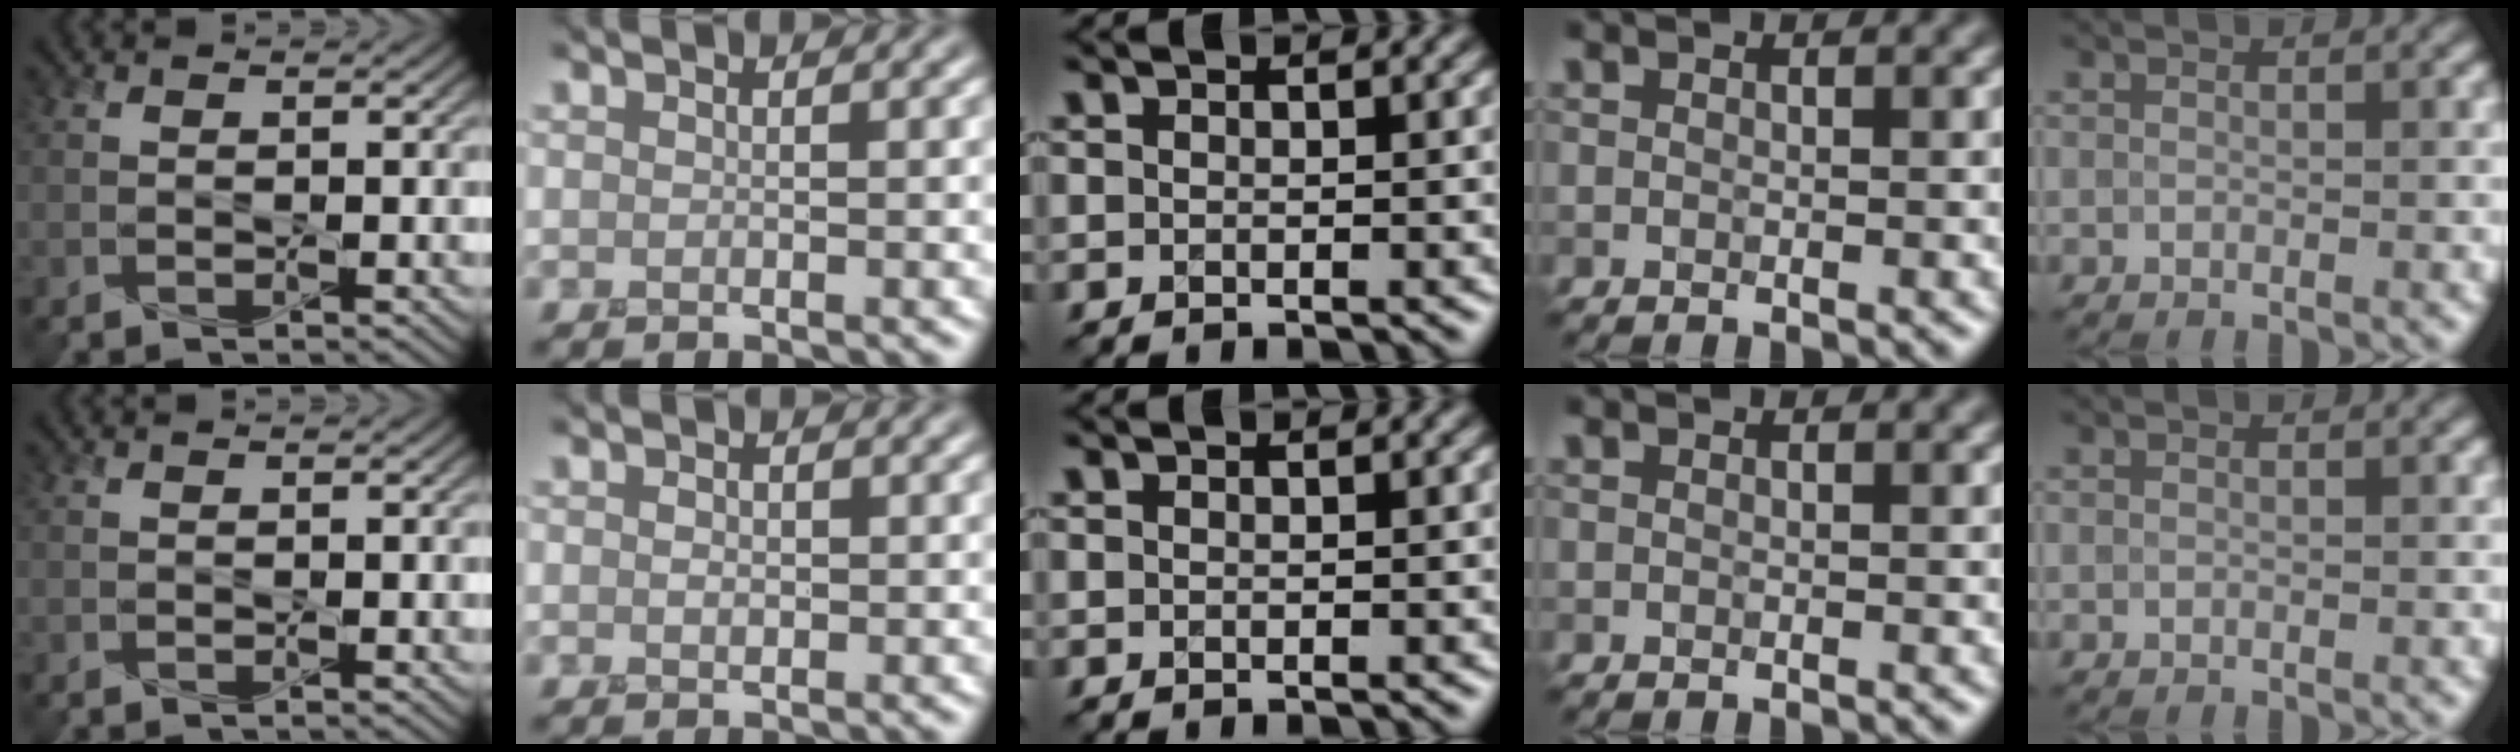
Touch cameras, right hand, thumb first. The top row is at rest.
{"index": {"total": 0.8, "force": [0.0, 0.7, 0.5], "torque": [-0.007, -0.005, -0.001]}}